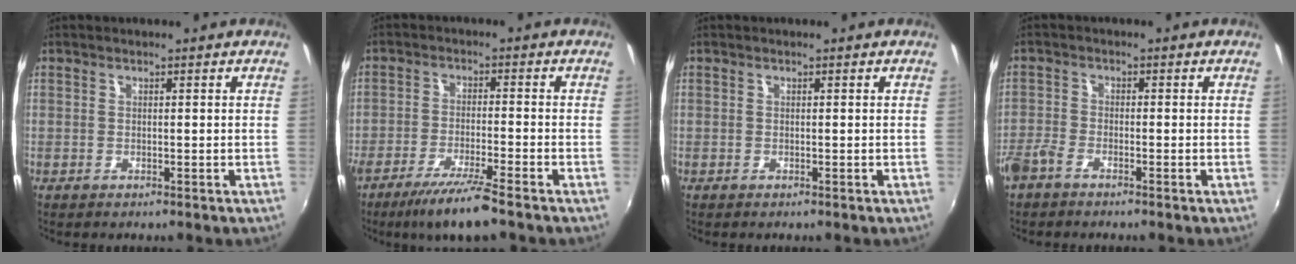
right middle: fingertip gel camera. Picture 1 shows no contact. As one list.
[{"total": 8.4, "force": [-6.3, 0.1, 5.6], "torque": [-0.120, -0.013, -0.108]}, {"total": 0.0}, {"total": 4.0, "force": [-3.1, 1.3, 2.0], "torque": [-0.058, -0.005, -0.069]}]